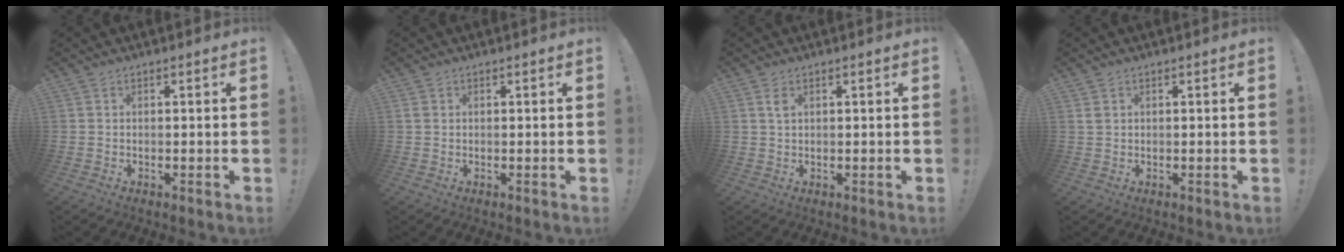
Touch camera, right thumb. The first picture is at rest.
{"total": 1.2, "force": [0.4, 1.1, 0.3], "torque": [0.002, 0.000, 0.007]}
{"total": 2.0, "force": [0.9, 0.9, 1.6], "torque": [-0.028, -0.001, 0.014]}
{"total": 1.0, "force": [0.5, 0.8, 0.3], "torque": [0.001, -0.001, 0.008]}